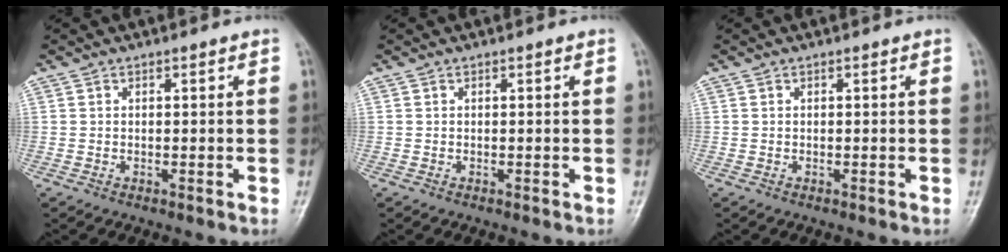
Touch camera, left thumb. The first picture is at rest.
{"total": 0.0}
{"total": 0.0}